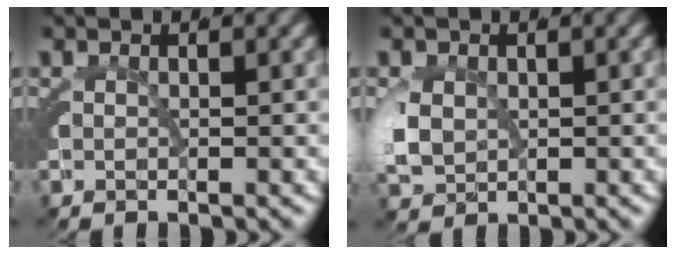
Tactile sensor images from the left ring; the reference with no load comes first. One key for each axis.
{"total": 2.6, "fx": -0.1, "fy": 1.9, "fz": 1.8, "tx": -0.058, "ty": -0.011, "tz": 0.013}